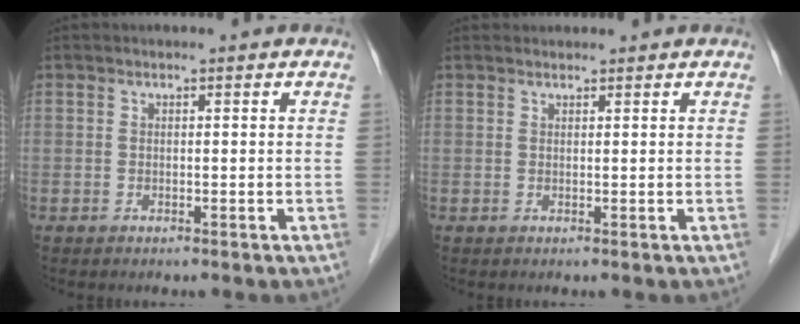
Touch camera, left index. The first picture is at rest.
{"total": 1.2, "force": [1.2, 0.3, 0.0], "torque": [-0.007, 0.015, 0.022]}